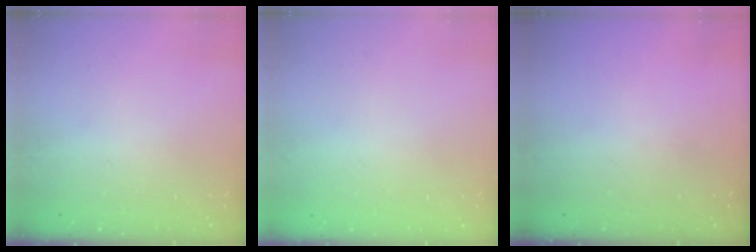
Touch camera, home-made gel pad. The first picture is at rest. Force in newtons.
{"total": 0.0}
{"total": 0.0}